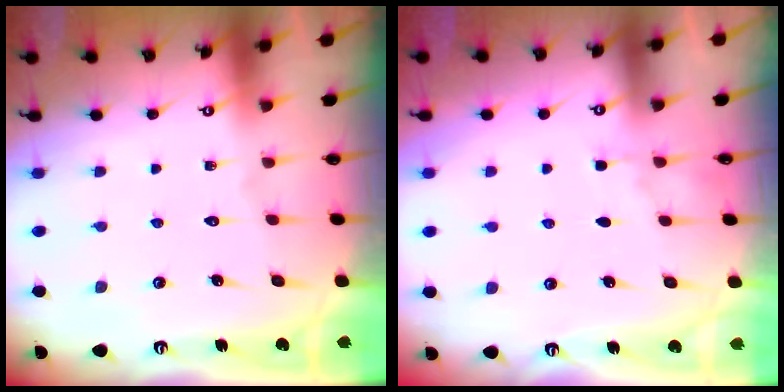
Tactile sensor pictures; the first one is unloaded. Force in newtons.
{"total": 2.7, "press": 2.7, "slide": 0.4}